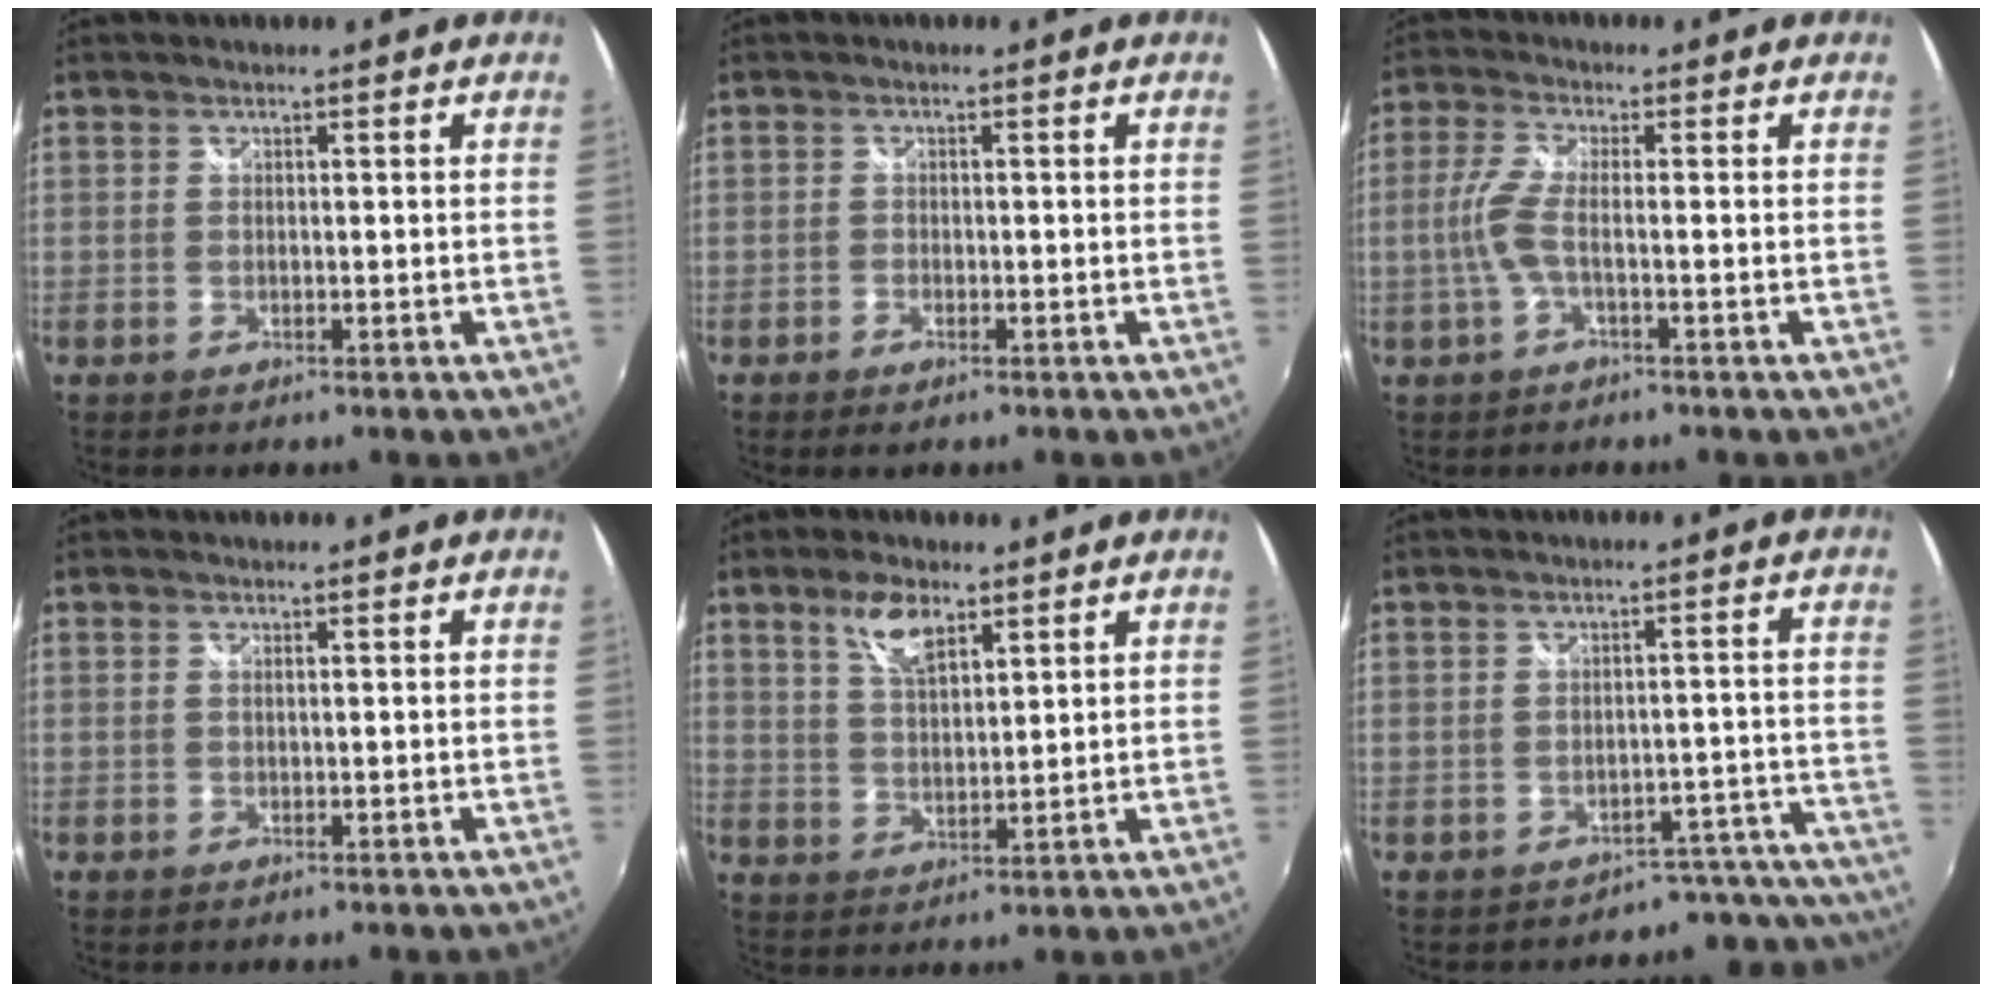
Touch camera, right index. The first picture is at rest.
{"total": 1.7, "force": [-1.2, 0.8, 0.9], "torque": [-0.023, -0.003, -0.024]}
{"total": 4.8, "force": [-1.2, 0.5, 4.6], "torque": [-0.111, -0.002, -0.022]}
{"total": 0.0}
{"total": 6.5, "force": [4.0, 2.6, 4.5], "torque": [-0.080, 0.008, 0.078]}
{"total": 10.2, "force": [-9.6, 3.6, -0.5], "torque": [0.039, 0.057, -0.113]}